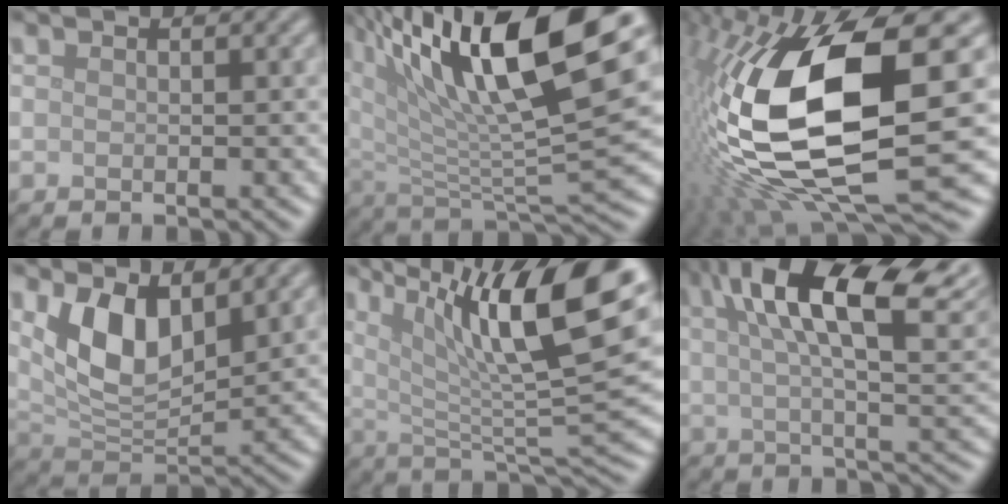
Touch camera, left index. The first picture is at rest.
{"total": 15.0, "force": [7.6, 4.4, 12.2], "torque": [-0.216, 0.007, 0.139]}
{"total": 17.9, "force": [0.1, 7.3, 16.3], "torque": [-0.332, -0.015, 0.012]}
{"total": 6.6, "force": [2.6, 3.2, 5.2], "torque": [-0.105, -0.011, 0.054]}
{"total": 14.5, "force": [6.3, 3.7, 12.6], "torque": [-0.194, 0.008, 0.109]}
{"total": 13.0, "force": [5.0, 3.9, 11.3], "torque": [-0.168, 0.017, 0.078]}